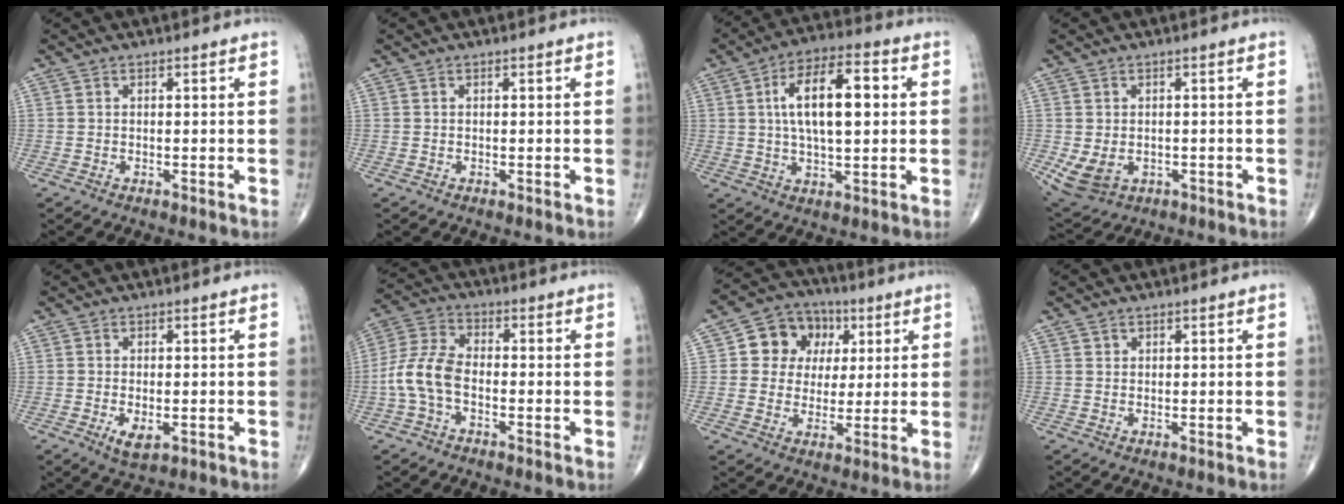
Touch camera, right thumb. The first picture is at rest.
{"total": 0.0}
{"total": 14.1, "force": [2.3, 6.1, 12.5], "torque": [-0.201, 0.014, 0.036]}
{"total": 6.2, "force": [-1.1, 4.5, 4.2], "torque": [-0.078, -0.004, -0.003]}
{"total": 3.6, "force": [-1.1, 1.7, 3.0], "torque": [-0.052, -0.008, -0.014]}
{"total": 8.6, "force": [-2.2, 5.0, 6.7], "torque": [-0.146, 0.028, -0.052]}
{"total": 11.1, "force": [3.0, 9.6, 4.8], "torque": [-0.027, 0.001, 0.043]}
{"total": 0.9, "force": [0.6, 0.8, 0.1], "torque": [0.009, -0.003, 0.007]}